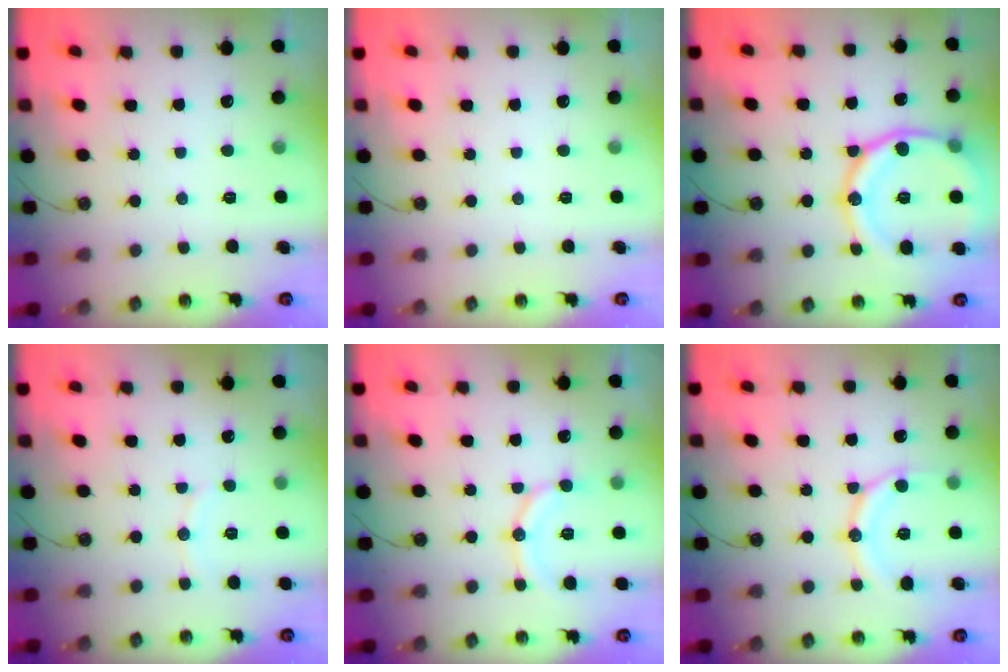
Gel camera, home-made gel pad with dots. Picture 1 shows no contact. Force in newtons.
{"total": 0.0}
{"total": 20.3, "press": 20.2, "slide": 1.8}
{"total": 4.7, "press": 4.7, "slide": 0.5}
{"total": 12.5, "press": 12.1, "slide": 3.3}
{"total": 13.1, "press": 13.0, "slide": 1.5}